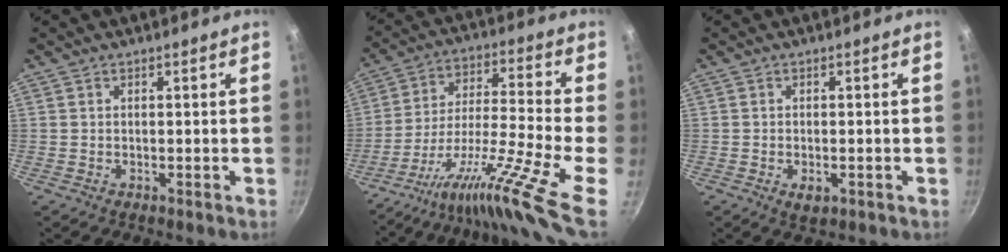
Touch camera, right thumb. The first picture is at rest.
{"total": 20.3, "force": [-10.8, 2.4, 17.0], "torque": [-0.272, 0.049, -0.194]}
{"total": 2.7, "force": [-0.9, 1.5, 2.0], "torque": [-0.033, -0.005, -0.012]}